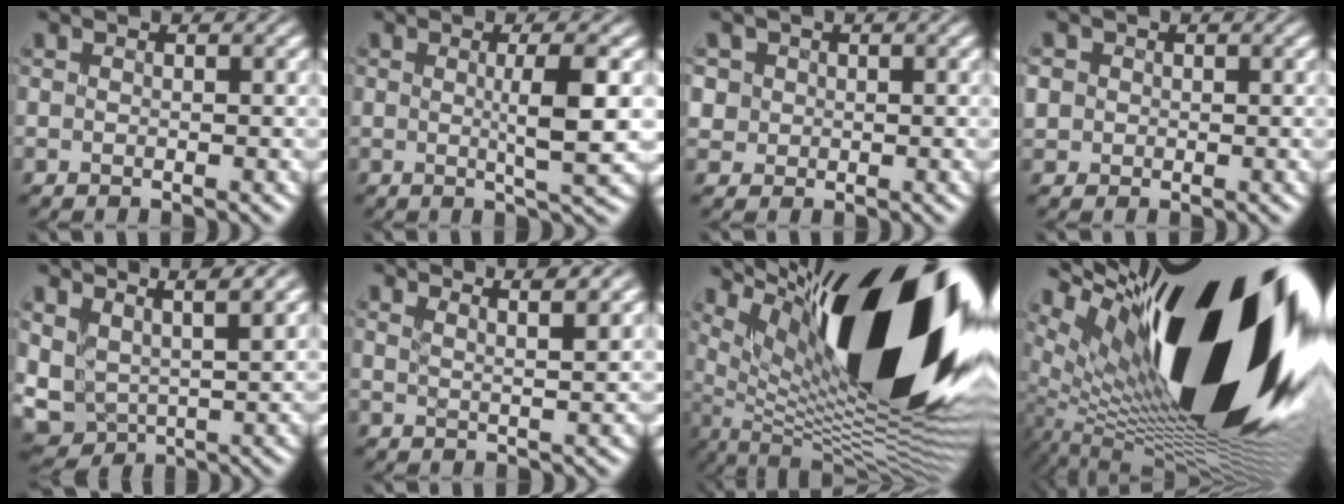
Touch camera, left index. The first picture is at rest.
{"total": 4.0, "force": [0.2, 0.6, 3.9], "torque": [-0.064, -0.003, 0.004]}
{"total": 1.2, "force": [0.2, 1.2, -0.1], "torque": [-0.003, -0.006, 0.015]}
{"total": 1.2, "force": [0.0, 1.2, -0.1], "torque": [-0.006, -0.003, 0.004]}
{"total": 6.1, "force": [4.9, 1.9, 3.1], "torque": [-0.078, 0.005, 0.081]}
{"total": 5.2, "force": [4.3, 1.2, 2.6], "torque": [-0.018, 0.024, 0.033]}
{"total": 20.1, "force": [6.9, 6.2, 17.9], "torque": [-0.280, 0.035, 0.117]}
{"total": 23.7, "force": [4.6, 9.1, 21.4], "torque": [-0.359, -0.015, 0.078]}